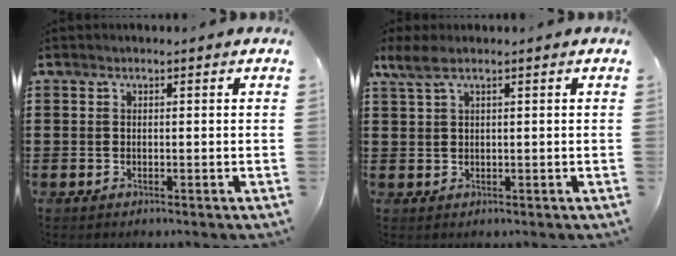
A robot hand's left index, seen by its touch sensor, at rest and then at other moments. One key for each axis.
{"total": 2.8, "fx": 1.4, "fy": 0.7, "fz": 2.4, "tx": -0.057, "ty": -0.002, "tz": 0.022}